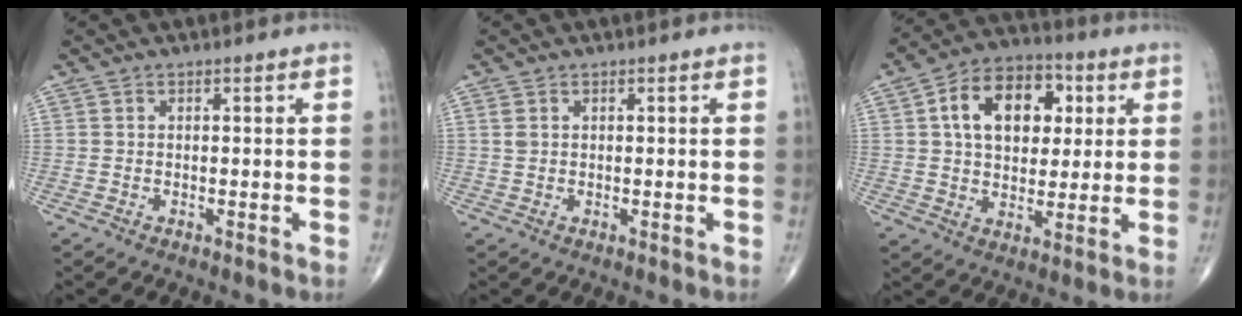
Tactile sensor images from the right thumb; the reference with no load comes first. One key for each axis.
{"total": 1.2, "fx": 0.5, "fy": 0.8, "fz": 0.8, "tx": -0.017, "ty": 0.003, "tz": 0.014}
{"total": 15.2, "fx": 4.0, "fy": 10.1, "fz": 10.6, "tx": -0.138, "ty": 0.007, "tz": 0.061}